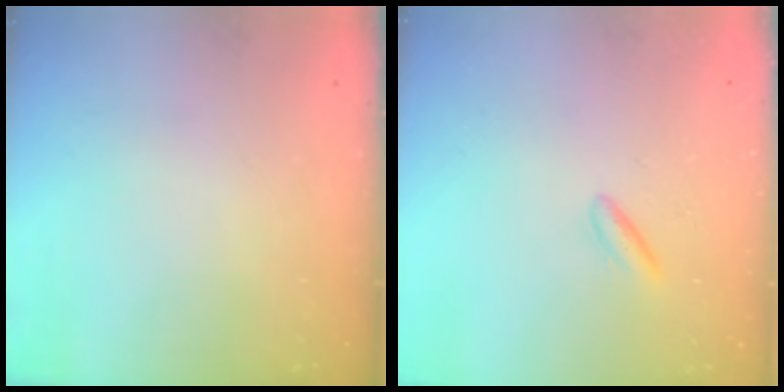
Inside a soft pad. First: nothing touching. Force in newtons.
{"total": 3.3, "press": 2.9, "slide": 1.6}